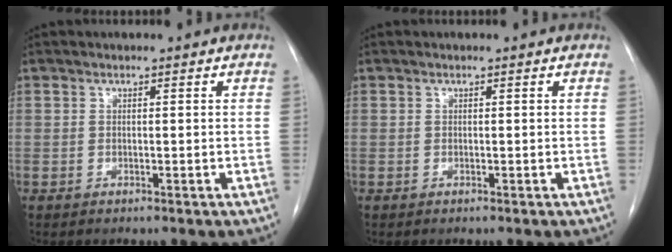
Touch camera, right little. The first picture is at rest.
{"total": 0.0}